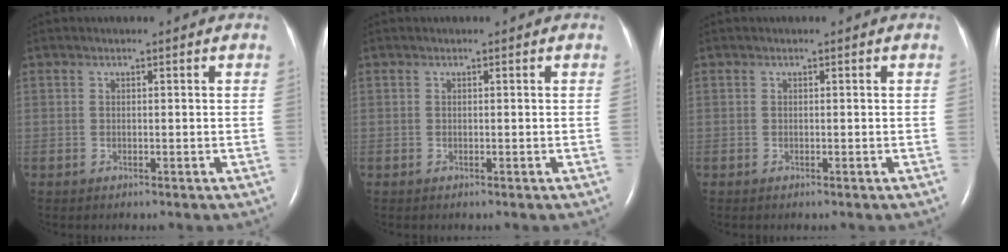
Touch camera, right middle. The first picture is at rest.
{"total": 0.0}
{"total": 0.0}